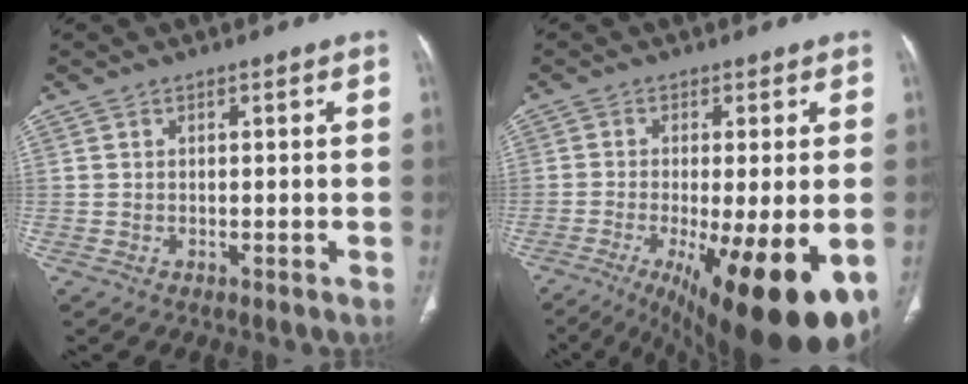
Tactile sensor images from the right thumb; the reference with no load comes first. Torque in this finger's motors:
{"motor_torque": [1.92, 2.80, 0.77, 0.20, 0.56]}